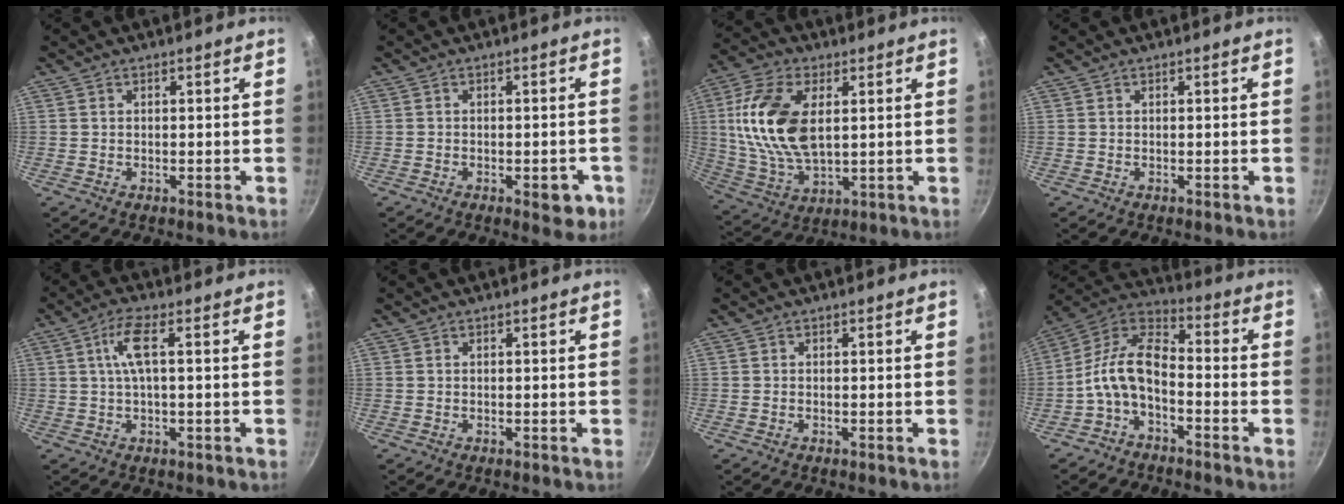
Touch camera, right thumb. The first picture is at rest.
{"total": 5.2, "force": [-2.0, 2.6, 4.1], "torque": [-0.028, 0.013, -0.021]}
{"total": 16.9, "force": [3.1, 9.4, 13.7], "torque": [-0.262, -0.004, 0.064]}
{"total": 0.0}
{"total": 5.6, "force": [0.8, 1.1, 5.5], "torque": [-0.117, 0.008, 0.014]}
{"total": 0.0}
{"total": 0.0}
{"total": 11.3, "force": [-3.9, 6.1, 8.7], "torque": [-0.168, 0.058, -0.091]}